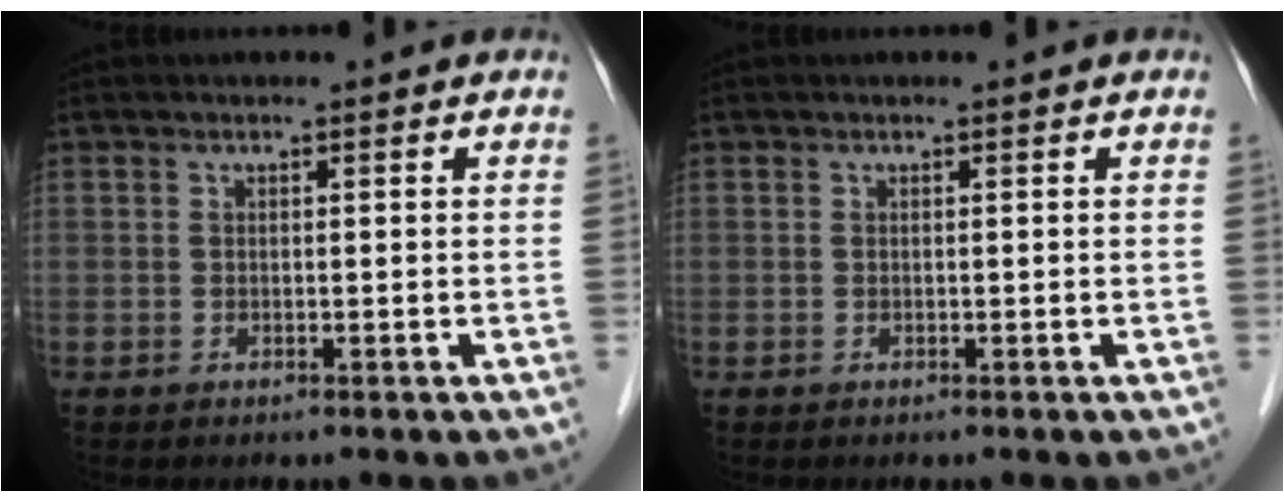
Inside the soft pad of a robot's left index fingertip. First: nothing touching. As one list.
[{"total": 0.0}]